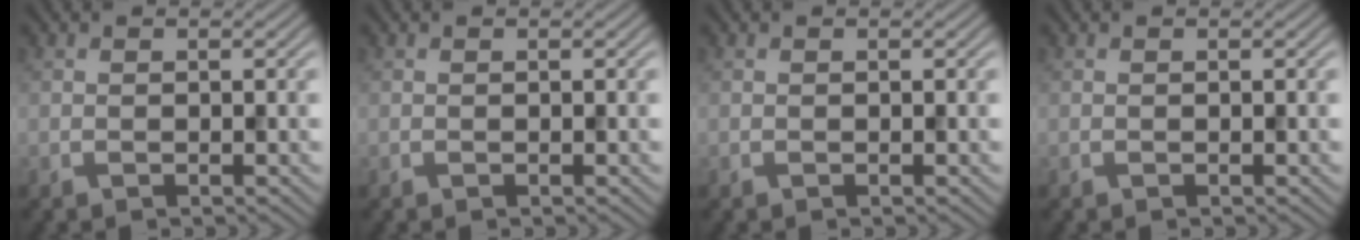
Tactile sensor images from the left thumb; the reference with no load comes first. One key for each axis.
{"total": 0.0}
{"total": 0.0}
{"total": 0.0}